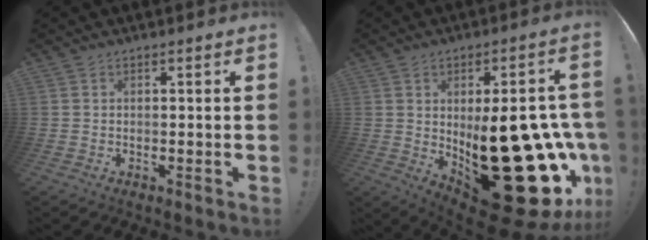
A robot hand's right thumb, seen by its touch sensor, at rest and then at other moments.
{"total": 33.8, "force": [-3.6, 16.1, 29.4], "torque": [-0.354, -0.014, -0.003]}